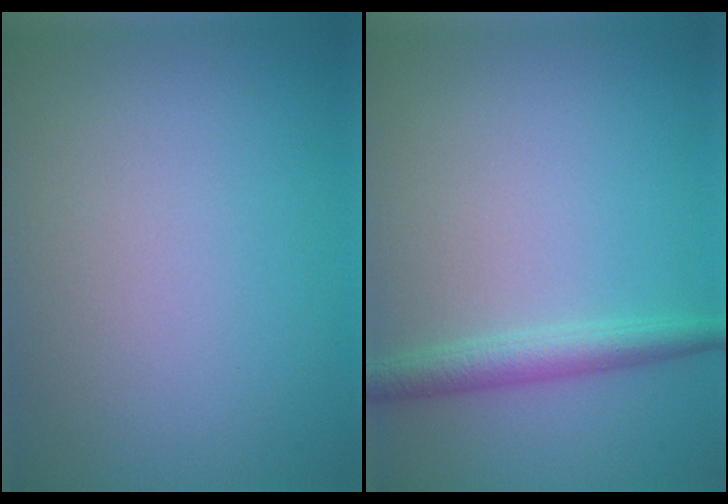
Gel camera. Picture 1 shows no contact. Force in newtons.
{"total": 2.6, "press": 2.6, "slide": 0.0}